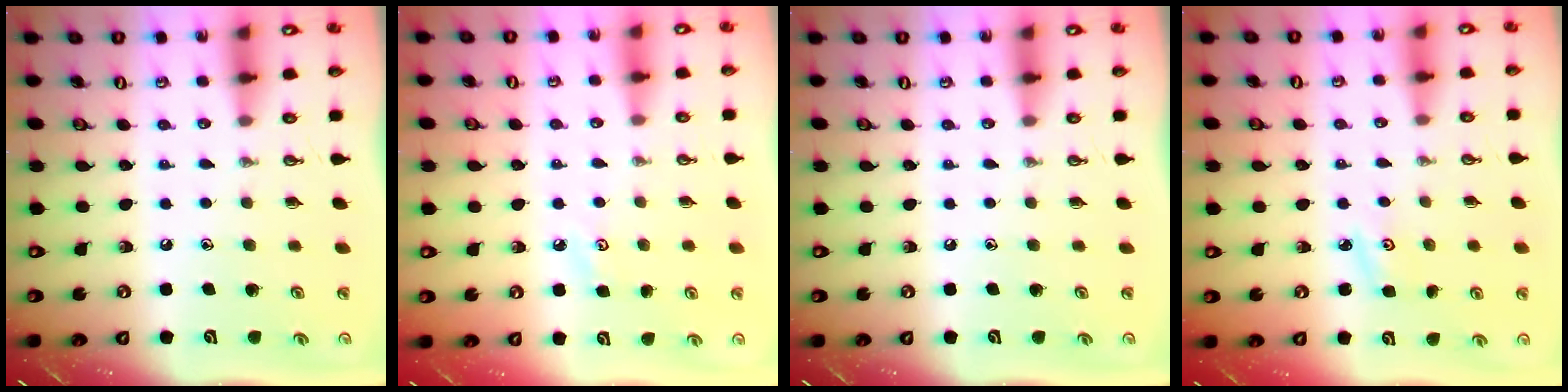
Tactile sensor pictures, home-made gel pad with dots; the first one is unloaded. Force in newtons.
{"total": 3.2, "press": 3.1, "slide": 0.5}
{"total": 0.0}
{"total": 2.9, "press": 2.9, "slide": 0.5}